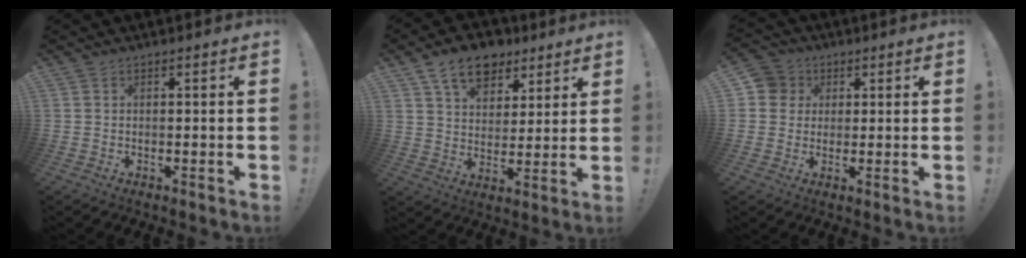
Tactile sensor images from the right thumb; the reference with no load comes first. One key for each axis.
{"total": 12.8, "fx": 7.8, "fy": 8.2, "fz": 6.0, "tx": -0.094, "ty": -0.038, "tz": 0.147}
{"total": 6.0, "fx": 1.4, "fy": 5.7, "fz": 1.2, "tx": -0.017, "ty": -0.002, "tz": 0.029}